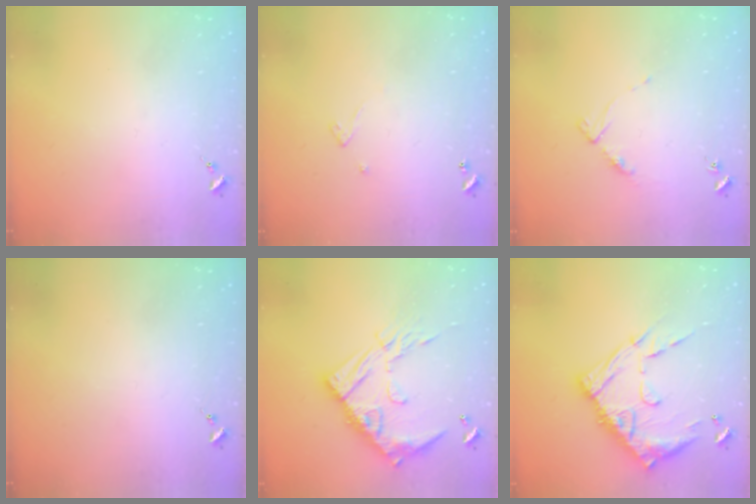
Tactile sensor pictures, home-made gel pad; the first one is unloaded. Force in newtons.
{"total": 2.4, "press": 2.4, "slide": 0.2}
{"total": 5.2, "press": 5.1, "slide": 0.7}
{"total": 0.0}
{"total": 19.1, "press": 19.0, "slide": 1.8}
{"total": 19.1, "press": 19.0, "slide": 1.7}